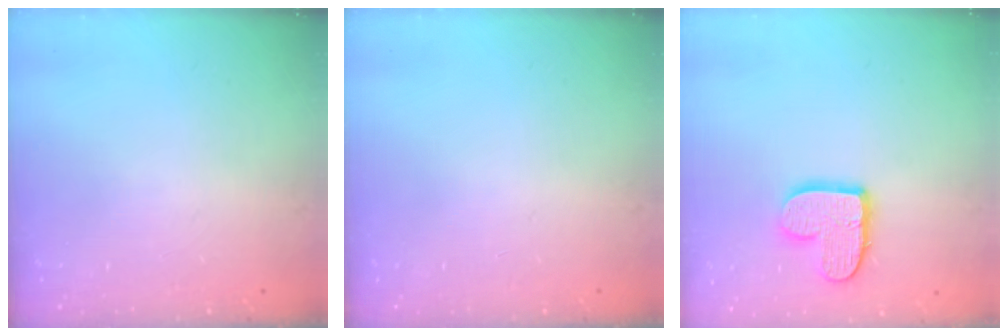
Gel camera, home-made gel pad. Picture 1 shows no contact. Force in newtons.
{"total": 0.0}
{"total": 11.3, "press": 11.3, "slide": 0.7}